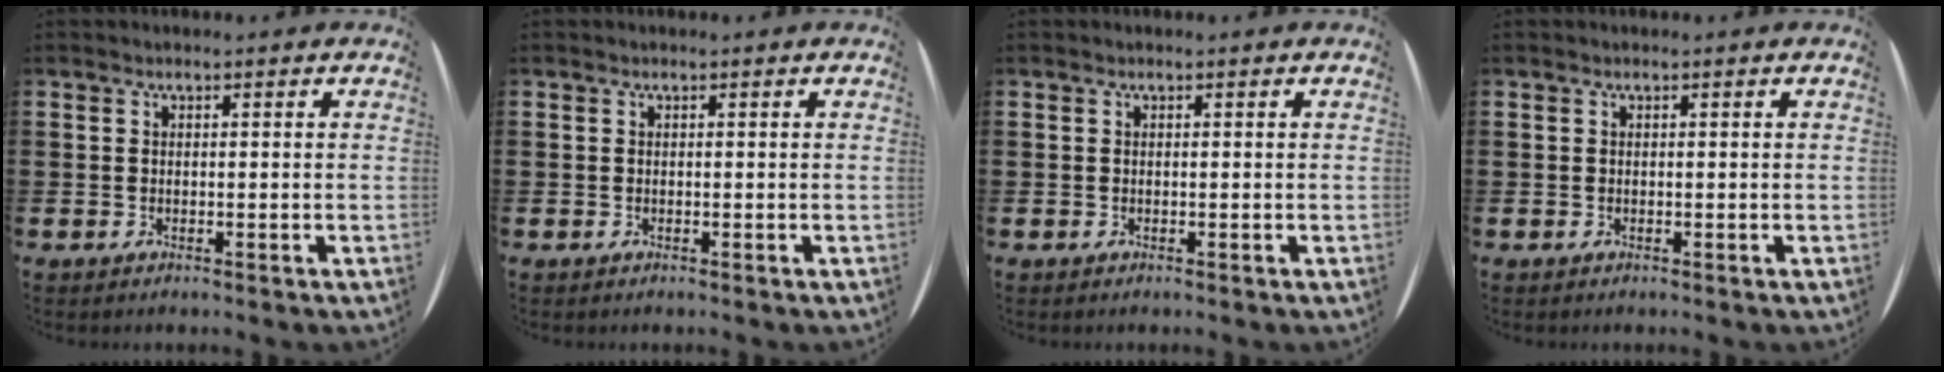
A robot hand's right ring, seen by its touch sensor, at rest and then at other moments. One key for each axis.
{"total": 0.0}
{"total": 0.0}
{"total": 0.0}